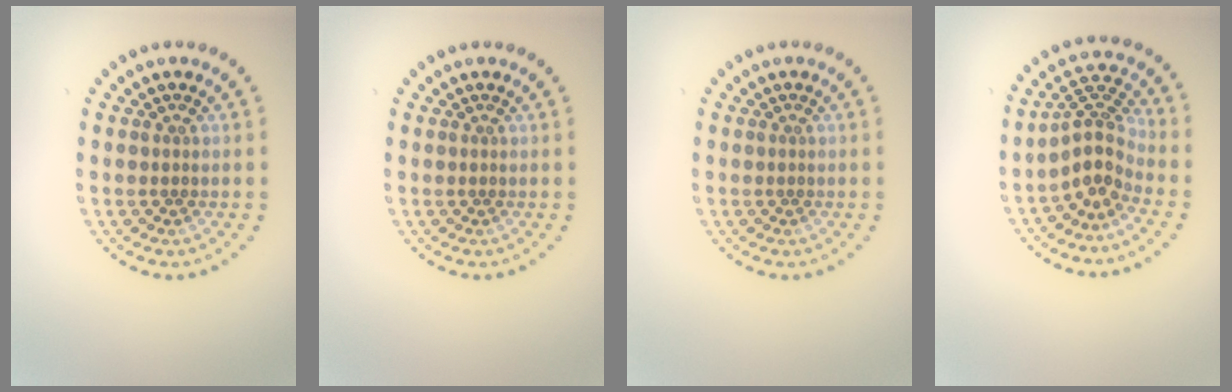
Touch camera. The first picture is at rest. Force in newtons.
{"total": 0.0}
{"total": 0.0}
{"total": 3.6, "press": 2.7, "slide": 2.4}